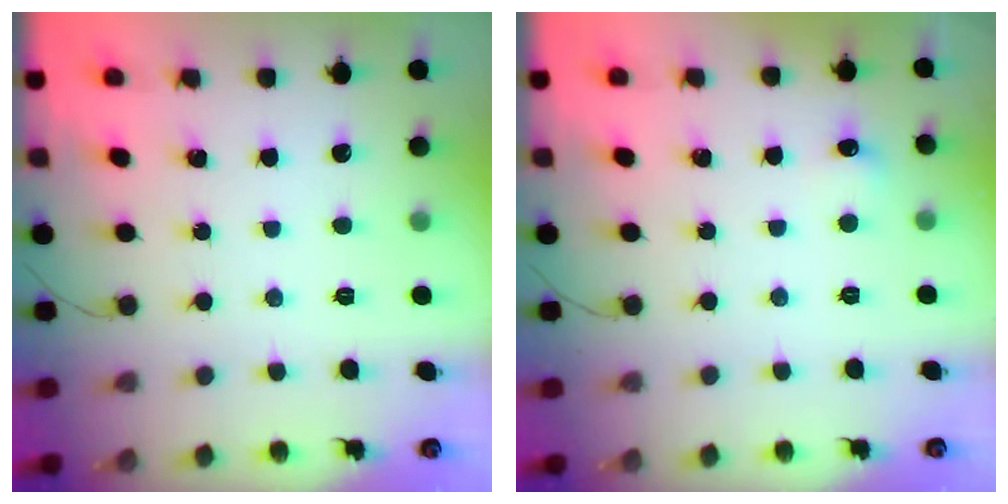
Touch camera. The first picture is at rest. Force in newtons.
{"total": 3.8, "press": 3.6, "slide": 1.2}